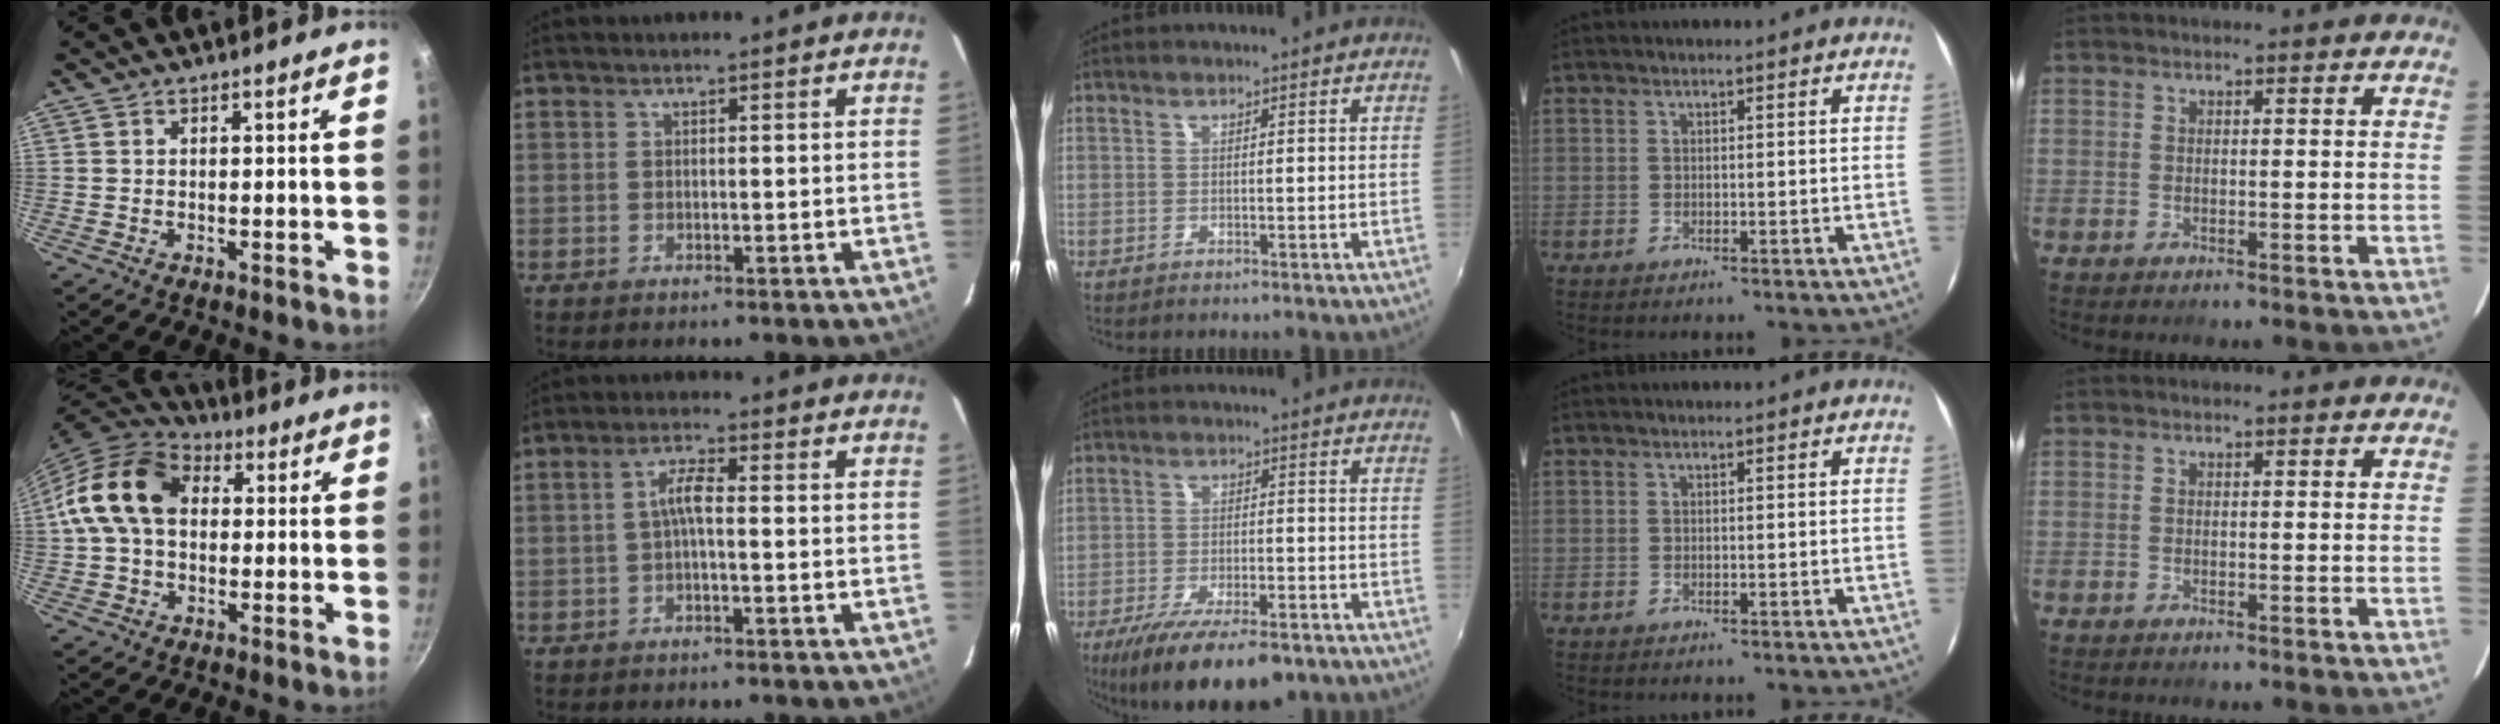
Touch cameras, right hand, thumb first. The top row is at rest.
{"thumb": {"total": 14.8, "force": [1.8, 10.7, 10.1], "torque": [-0.159, 0.026, 0.014]}, "index": {"total": 3.2, "force": [-0.6, 0.6, 3.1], "torque": [-0.064, 0.010, -0.010]}, "middle": {"total": 14.8, "force": [-10.3, 5.0, 9.4], "torque": [-0.187, -0.038, -0.163]}}